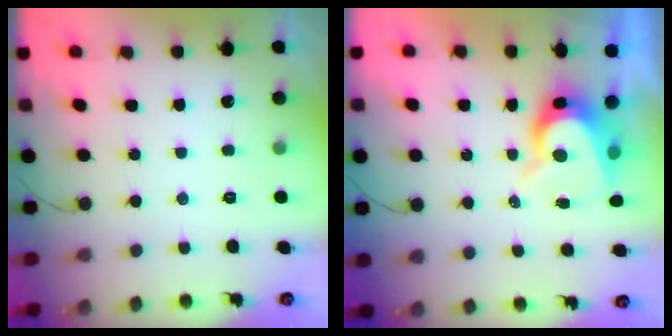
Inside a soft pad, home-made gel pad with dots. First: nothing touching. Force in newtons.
{"total": 8.0, "press": 8.0, "slide": 0.6}